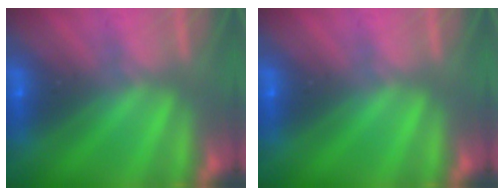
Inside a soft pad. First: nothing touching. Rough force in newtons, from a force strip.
{"total": 0.0}